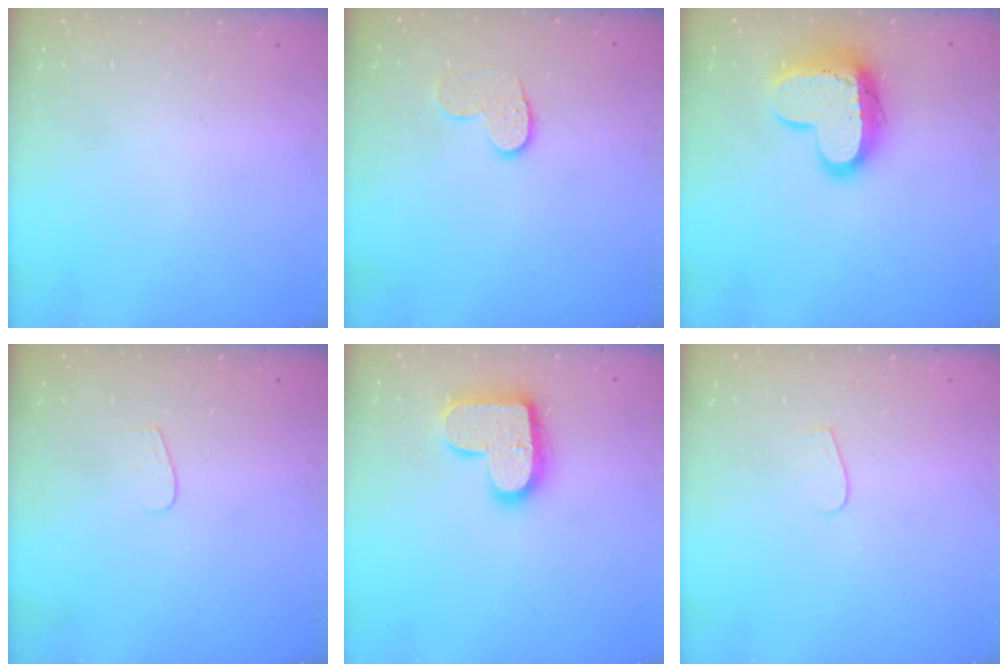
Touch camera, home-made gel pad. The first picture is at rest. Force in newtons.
{"total": 8.3, "press": 8.3, "slide": 0.4}
{"total": 14.3, "press": 14.3, "slide": 1.2}
{"total": 3.4, "press": 3.4, "slide": 0.3}
{"total": 16.6, "press": 16.5, "slide": 0.9}
{"total": 3.7, "press": 3.7, "slide": 0.3}